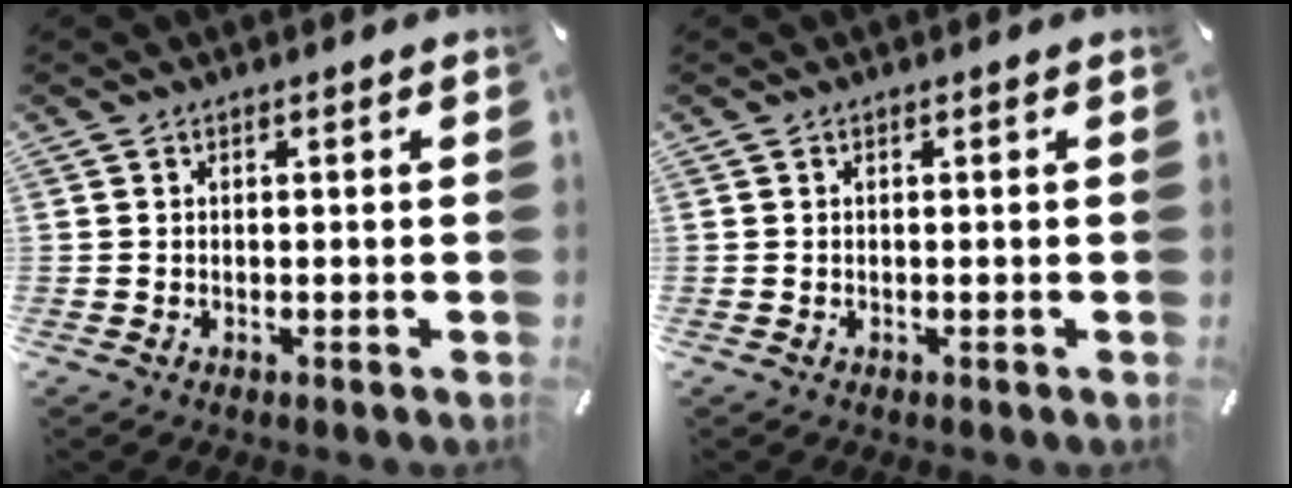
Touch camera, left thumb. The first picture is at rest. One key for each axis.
{"total": 0.0}